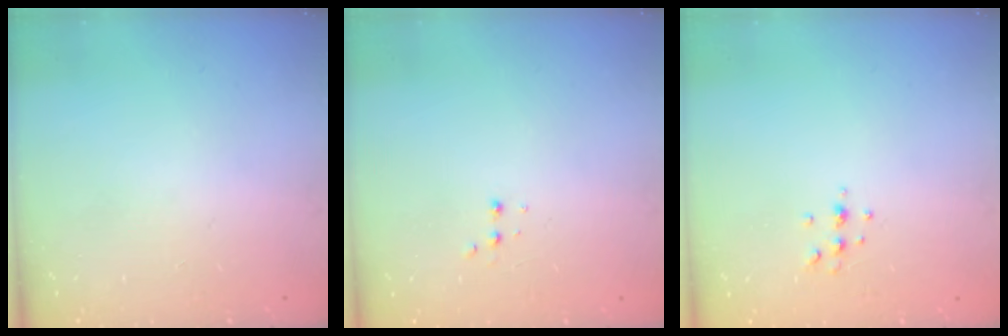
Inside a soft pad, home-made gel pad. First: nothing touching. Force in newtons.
{"total": 2.5, "press": 2.4, "slide": 0.8}
{"total": 3.8, "press": 3.6, "slide": 1.1}